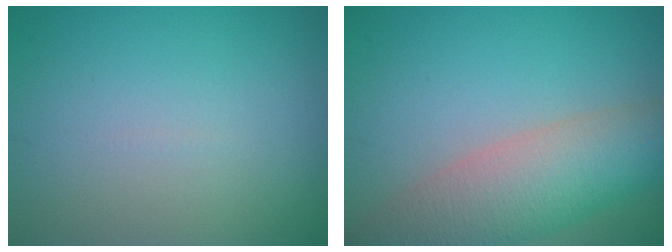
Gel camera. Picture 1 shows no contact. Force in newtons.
{"total": 7.5, "press": 7.5, "slide": 0.3}